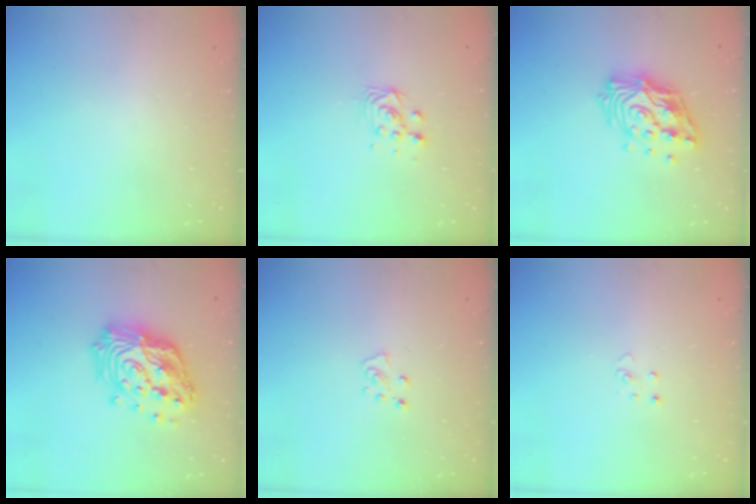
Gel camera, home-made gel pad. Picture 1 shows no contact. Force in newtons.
{"total": 5.0, "press": 5.0, "slide": 0.3}
{"total": 15.4, "press": 15.3, "slide": 2.1}
{"total": 20.6, "press": 20.4, "slide": 2.2}
{"total": 4.7, "press": 4.7, "slide": 0.5}
{"total": 3.7, "press": 3.7, "slide": 0.3}